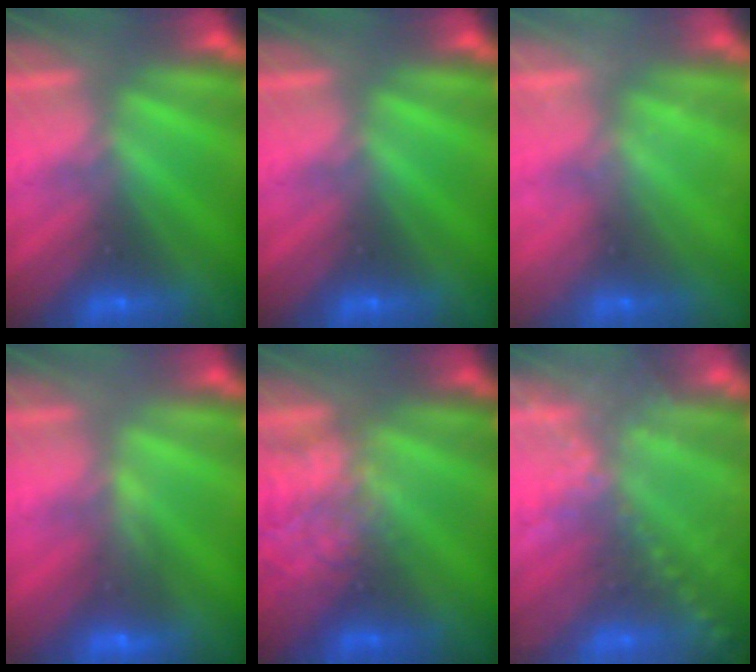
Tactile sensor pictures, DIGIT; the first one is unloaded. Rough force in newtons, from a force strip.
{"total": 0.0}
{"total": 2.2}
{"total": 5.3}
{"total": 2.1}
{"total": 6.8}